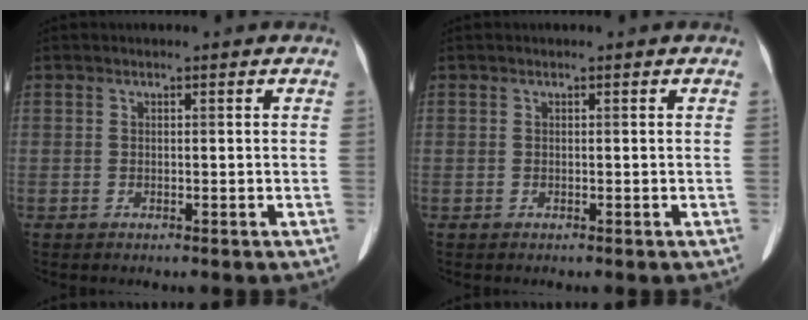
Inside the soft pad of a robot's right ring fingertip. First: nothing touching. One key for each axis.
{"total": 0.0}